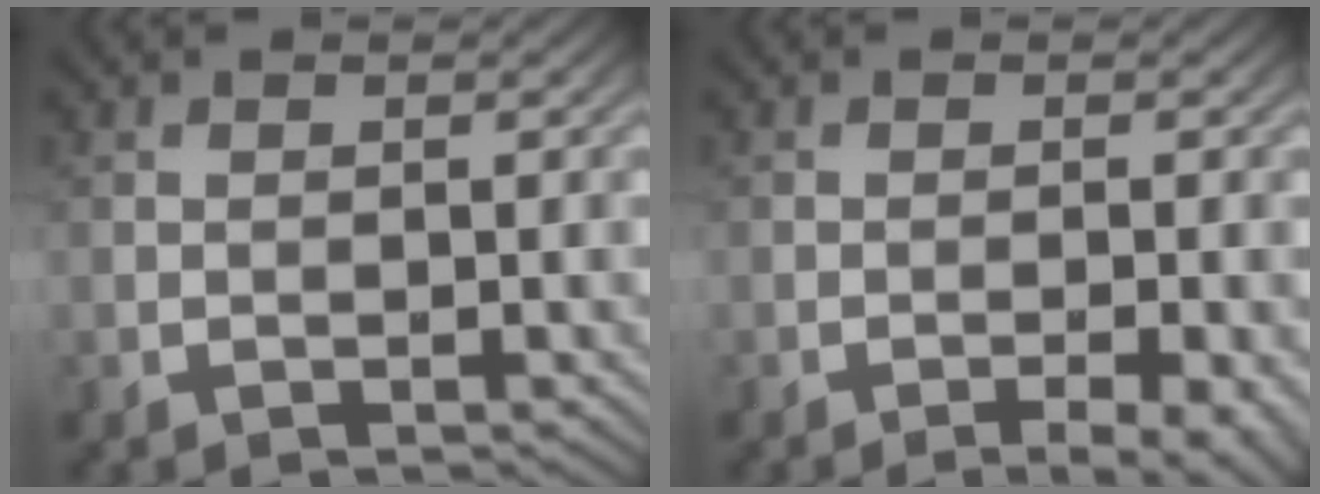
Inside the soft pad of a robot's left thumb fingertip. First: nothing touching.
{"total": 4.0, "force": [-2.0, 0.9, 3.3], "torque": [-0.050, 0.001, -0.024]}